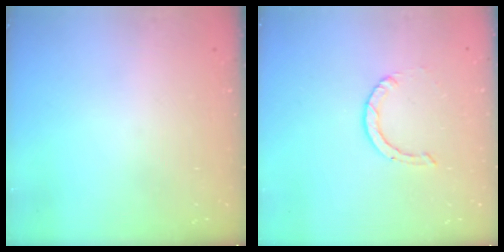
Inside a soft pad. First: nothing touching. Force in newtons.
{"total": 0.9, "press": 0.9, "slide": 0.1}